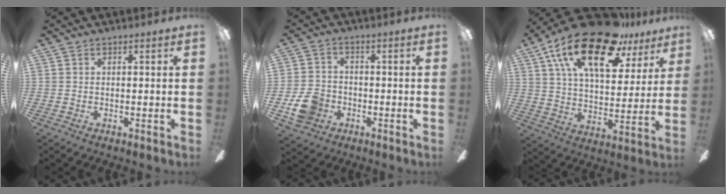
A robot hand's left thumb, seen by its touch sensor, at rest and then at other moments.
{"total": 8.1, "force": [-3.0, 6.5, 3.7], "torque": [-0.079, 0.017, -0.057]}
{"total": 23.4, "force": [13.8, 10.3, 15.9], "torque": [-0.279, -0.069, 0.233]}